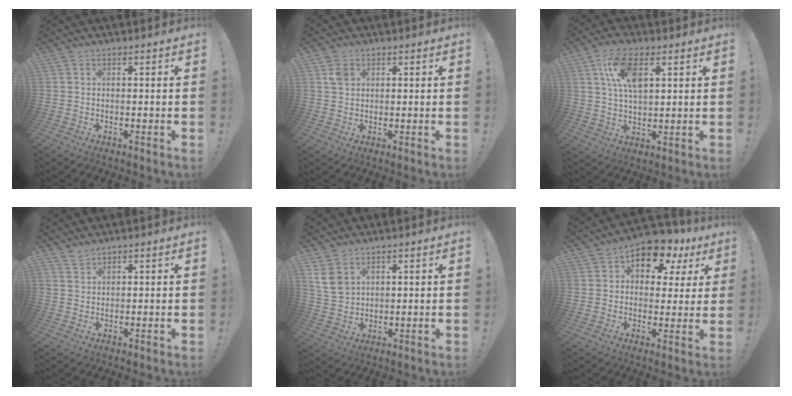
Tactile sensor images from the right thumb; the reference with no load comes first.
{"total": 3.3, "force": [1.6, 2.4, 1.5], "torque": [-0.013, -0.004, 0.030]}
{"total": 11.7, "force": [4.5, 5.9, 9.1], "torque": [-0.165, 0.000, 0.081]}
{"total": 2.0, "force": [1.9, 0.5, 0.4], "torque": [-0.004, -0.012, 0.035]}
{"total": 7.2, "force": [3.7, 4.8, 3.8], "torque": [-0.081, -0.007, 0.076]}
{"total": 8.7, "force": [5.2, 5.7, 4.0], "torque": [-0.053, -0.042, 0.096]}